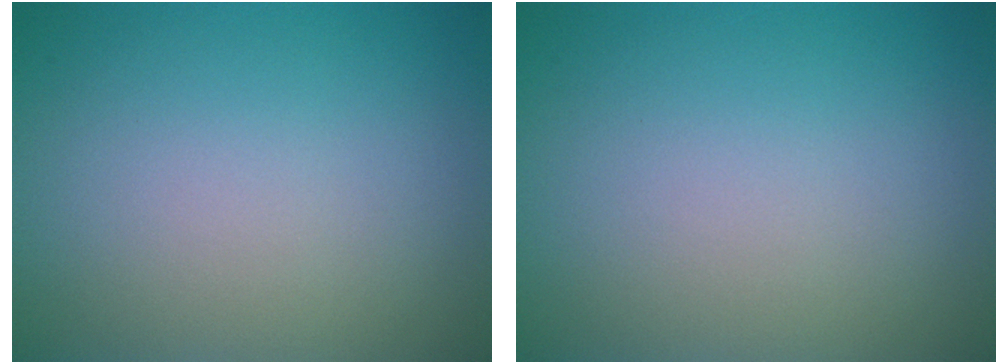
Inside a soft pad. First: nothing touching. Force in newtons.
{"total": 0.0}